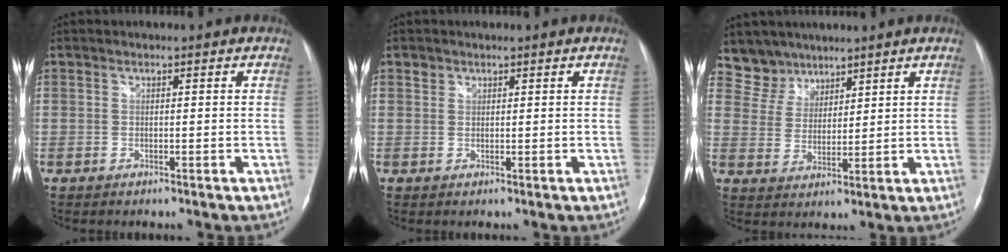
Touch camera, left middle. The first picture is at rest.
{"total": 0.9, "force": [0.6, 0.6, -0.1], "torque": [0.007, 0.002, 0.006]}
{"total": 5.8, "force": [4.8, 3.1, -0.7], "torque": [0.012, 0.004, 0.100]}